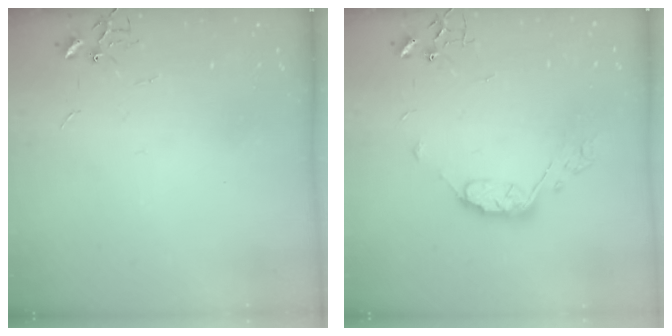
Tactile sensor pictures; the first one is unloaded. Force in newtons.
{"total": 9.0, "press": 9.0, "slide": 0.5}